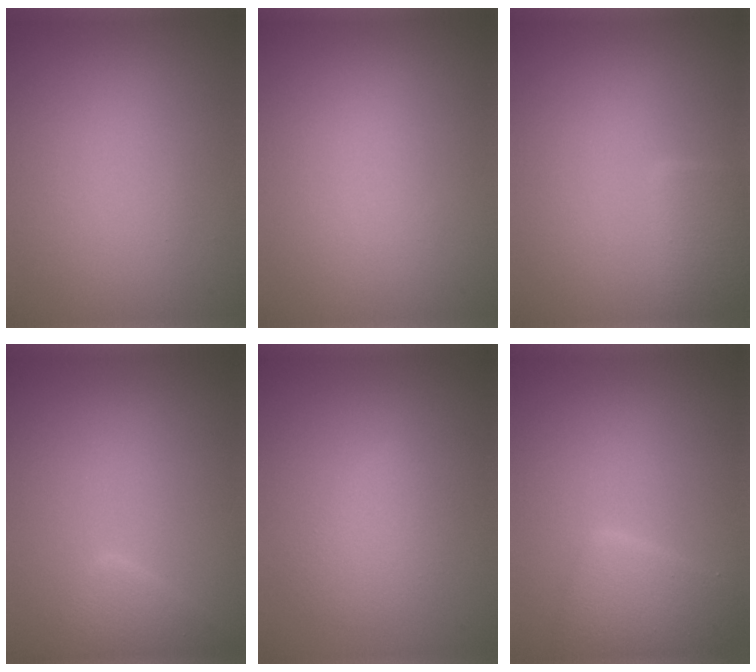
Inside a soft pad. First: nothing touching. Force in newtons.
{"total": 0.0}
{"total": 2.6, "press": 2.5, "slide": 0.3}
{"total": 2.7, "press": 2.7, "slide": 0.2}
{"total": 2.4, "press": 2.4, "slide": 0.1}
{"total": 3.5, "press": 3.5, "slide": 0.2}